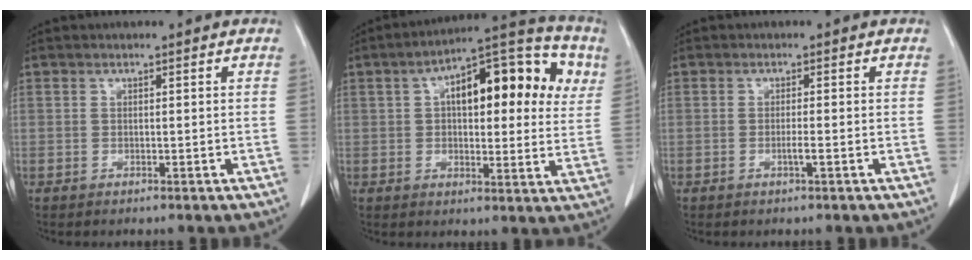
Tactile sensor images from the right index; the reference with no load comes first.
{"total": 18.3, "force": [5.4, 7.5, 15.8], "torque": [-0.218, 0.045, 0.069]}
{"total": 1.3, "force": [-0.5, -0.2, 1.2], "torque": [-0.023, 0.000, -0.006]}